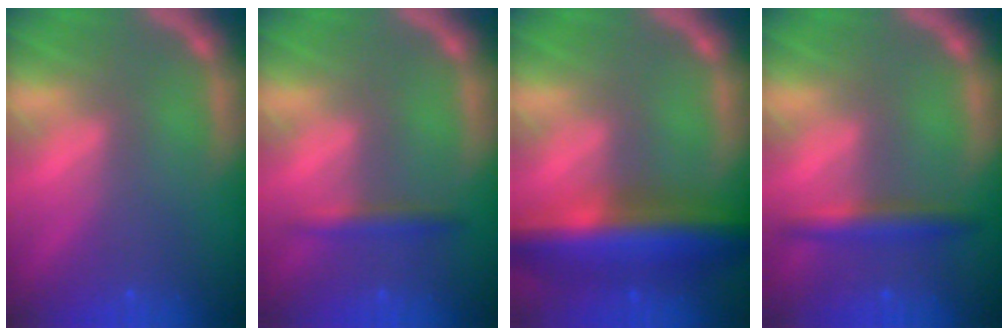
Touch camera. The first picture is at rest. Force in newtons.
{"total": 1.9}
{"total": 9.5}
{"total": 3.0}